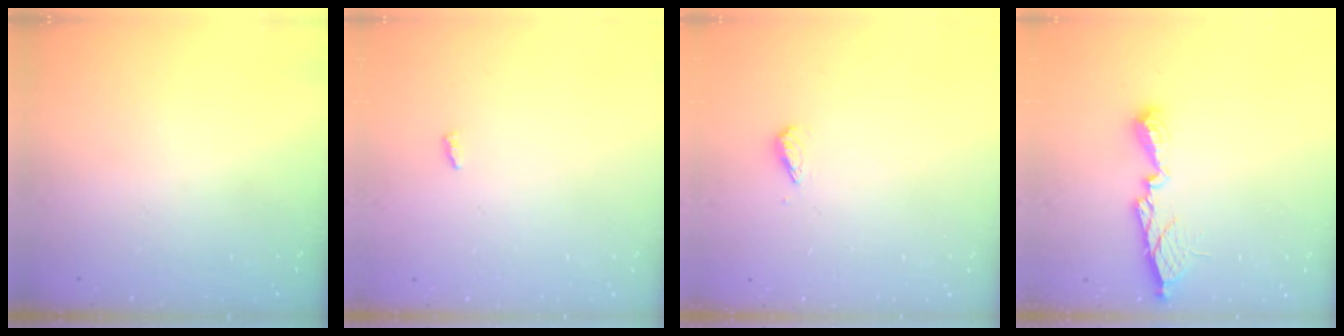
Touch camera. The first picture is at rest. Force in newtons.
{"total": 2.7, "press": 2.7, "slide": 0.2}
{"total": 3.0, "press": 2.9, "slide": 0.6}
{"total": 10.6, "press": 10.6, "slide": 0.6}